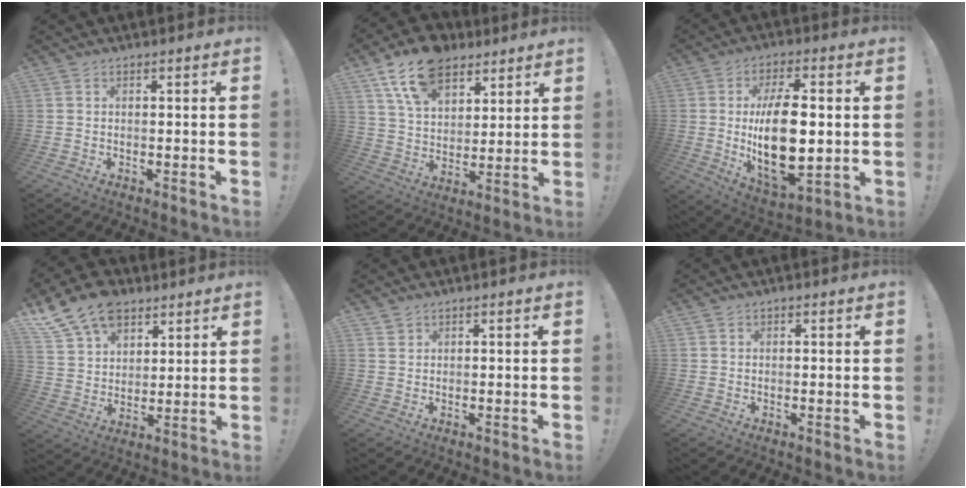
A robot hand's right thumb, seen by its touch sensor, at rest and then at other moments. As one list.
[{"total": 15.6, "force": [9.8, 9.6, 7.4], "torque": [-0.131, -0.052, 0.182]}, {"total": 20.7, "force": [0.5, 9.8, 18.2], "torque": [-0.343, -0.014, 0.009]}, {"total": 14.9, "force": [9.7, 9.5, 6.1], "torque": [-0.114, -0.055, 0.184]}, {"total": 1.2, "force": [1.0, 0.7, 0.2], "torque": [0.001, -0.006, 0.018]}, {"total": 0.7, "force": [0.3, 0.6, 0.1], "torque": [0.003, -0.001, 0.005]}]